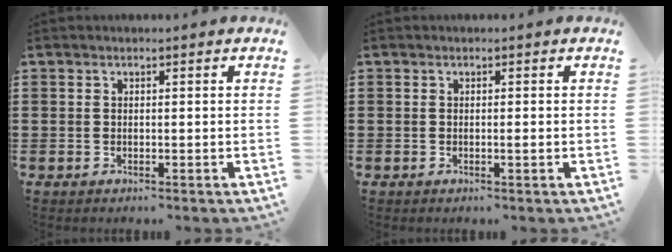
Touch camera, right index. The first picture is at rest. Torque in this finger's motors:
{"motor_torque": [0.58, 0.52, 0.04, 0.04]}